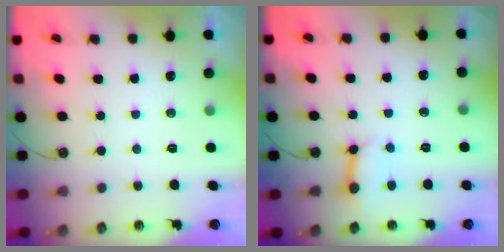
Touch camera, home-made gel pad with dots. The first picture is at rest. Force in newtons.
{"total": 7.9, "press": 7.9, "slide": 0.8}